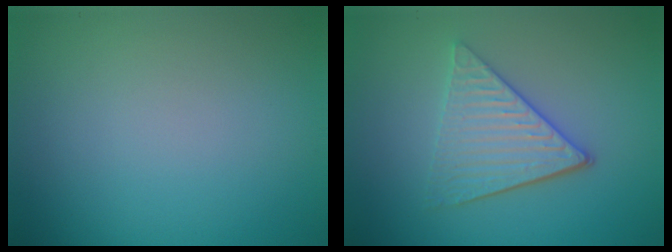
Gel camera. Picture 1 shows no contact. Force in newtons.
{"total": 4.1, "press": 3.3, "slide": 2.3}